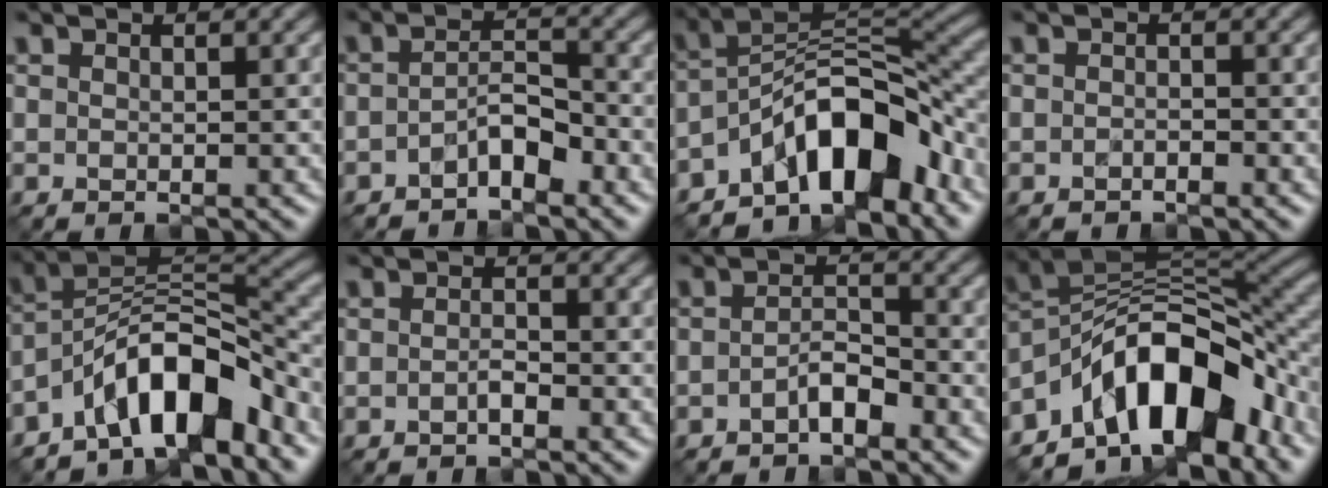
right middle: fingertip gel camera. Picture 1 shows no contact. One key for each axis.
{"total": 2.8, "fx": -1.8, "fy": 1.0, "fz": 1.9, "tx": -0.032, "ty": 0.011, "tz": -0.035}
{"total": 9.3, "fx": -5.7, "fy": 3.6, "fz": 6.5, "tx": -0.081, "ty": 0.017, "tz": -0.108}
{"total": 0.8, "fx": -0.6, "fy": 0.2, "fz": 0.5, "tx": -0.008, "ty": 0.001, "tz": -0.011}
{"total": 8.7, "fx": -5.6, "fy": 3.0, "fz": 6.0, "tx": -0.082, "ty": 0.014, "tz": -0.106}
{"total": 1.0, "fx": -0.6, "fy": 0.2, "fz": 0.8, "tx": -0.017, "ty": 0.002, "tz": -0.010}
{"total": 2.2, "fx": -1.3, "fy": 0.7, "fz": 1.6, "tx": -0.029, "ty": 0.006, "tz": -0.026}
{"total": 11.5, "fx": -6.3, "fy": 5.6, "fz": 7.9, "tx": -0.103, "ty": 0.013, "tz": -0.118}